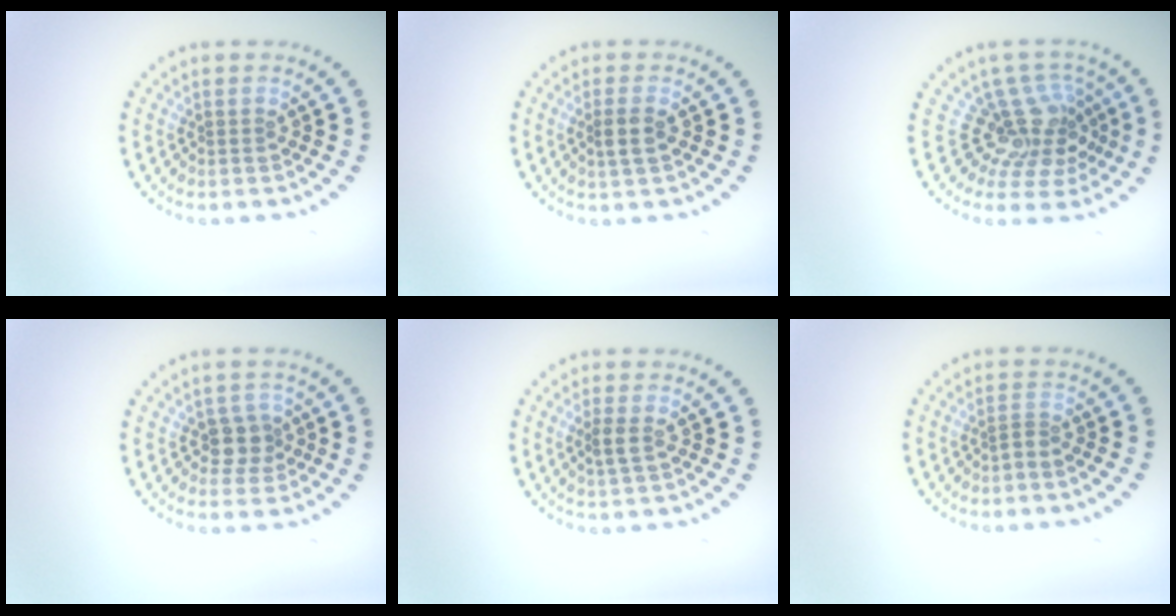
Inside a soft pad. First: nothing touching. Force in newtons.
{"total": 1.8, "press": 1.6, "slide": 0.7}
{"total": 4.4, "press": 3.1, "slide": 3.1}
{"total": 2.2, "press": 1.9, "slide": 1.2}
{"total": 1.4, "press": 1.3, "slide": 0.6}
{"total": 0.8, "press": 0.5, "slide": 0.7}